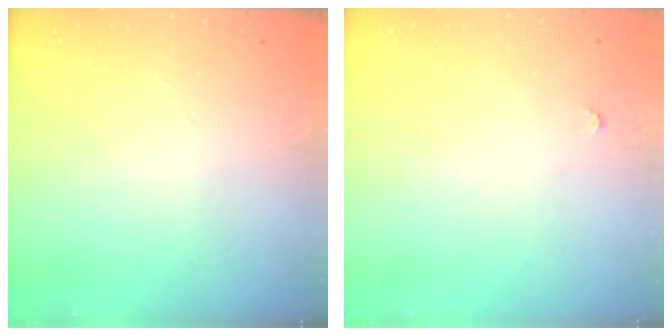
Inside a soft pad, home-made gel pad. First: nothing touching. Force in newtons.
{"total": 2.8, "press": 2.8, "slide": 0.4}